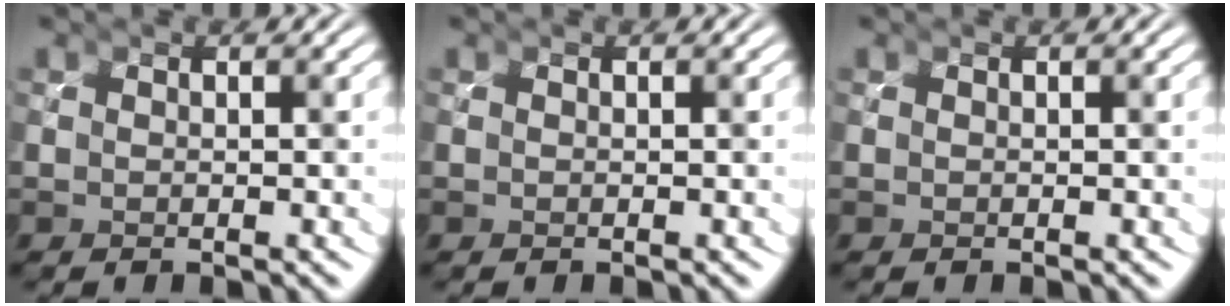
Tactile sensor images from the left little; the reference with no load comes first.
{"total": 0.0}
{"total": 0.0}